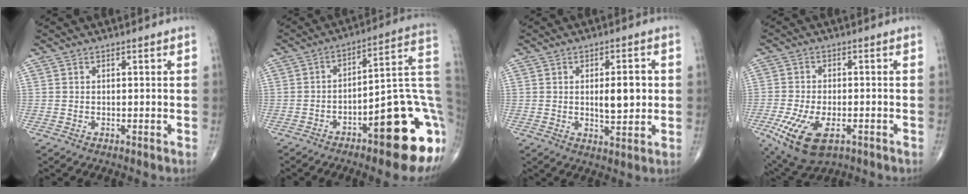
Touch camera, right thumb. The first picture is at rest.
{"total": 19.5, "force": [-6.8, 5.3, 17.5], "torque": [-0.169, 0.043, -0.088]}
{"total": 7.4, "force": [0.5, 2.9, 6.8], "torque": [-0.095, -0.005, 0.011]}
{"total": 11.6, "force": [-4.8, 5.7, 8.9], "torque": [-0.178, 0.000, -0.075]}